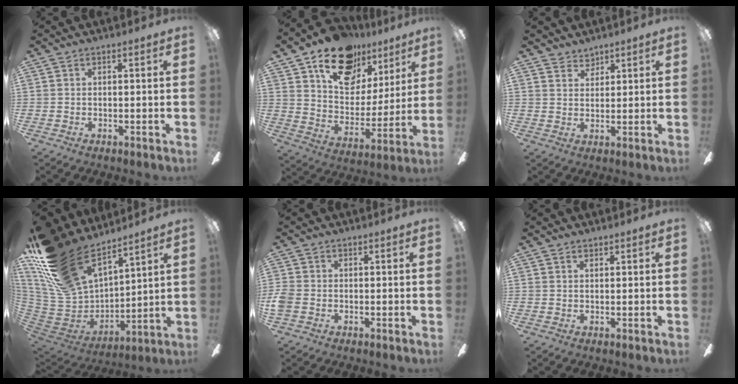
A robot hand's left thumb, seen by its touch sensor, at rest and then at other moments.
{"total": 18.7, "force": [12.3, 11.3, 8.4], "torque": [-0.132, -0.072, 0.222]}
{"total": 3.6, "force": [3.1, 1.7, -0.3], "torque": [0.004, -0.016, 0.058]}
{"total": 23.2, "force": [16.8, 11.3, 11.5], "torque": [-0.253, -0.098, 0.310]}
{"total": 3.0, "force": [-1.0, 2.2, 1.7], "torque": [-0.039, 0.005, -0.021]}
{"total": 0.6, "force": [0.5, 0.4, 0.3], "torque": [-0.005, 0.001, 0.009]}